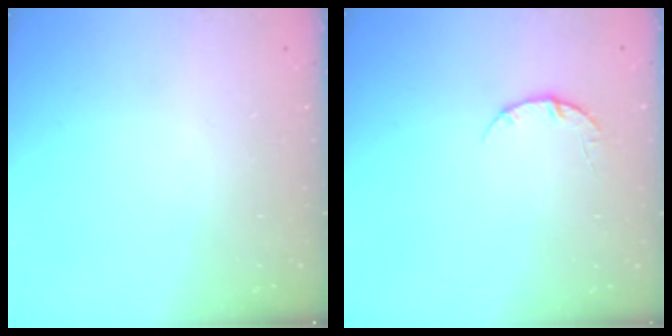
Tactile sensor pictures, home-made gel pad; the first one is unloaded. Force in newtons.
{"total": 4.2, "press": 4.2, "slide": 0.5}